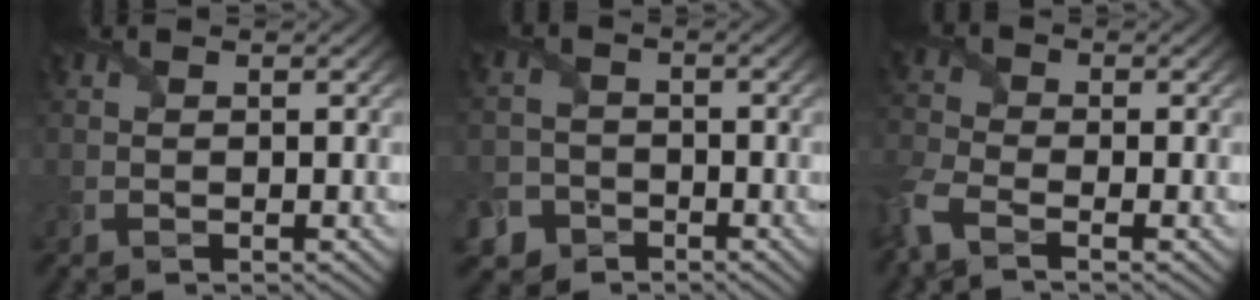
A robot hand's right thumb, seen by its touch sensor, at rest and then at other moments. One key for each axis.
{"total": 5.1, "fx": -3.3, "fy": 3.8, "fz": 0.5, "tx": 0.002, "ty": -0.008, "tz": -0.071}
{"total": 5.5, "fx": -3.5, "fy": 2.6, "fz": 3.4, "tx": -0.098, "ty": -0.018, "tz": -0.088}